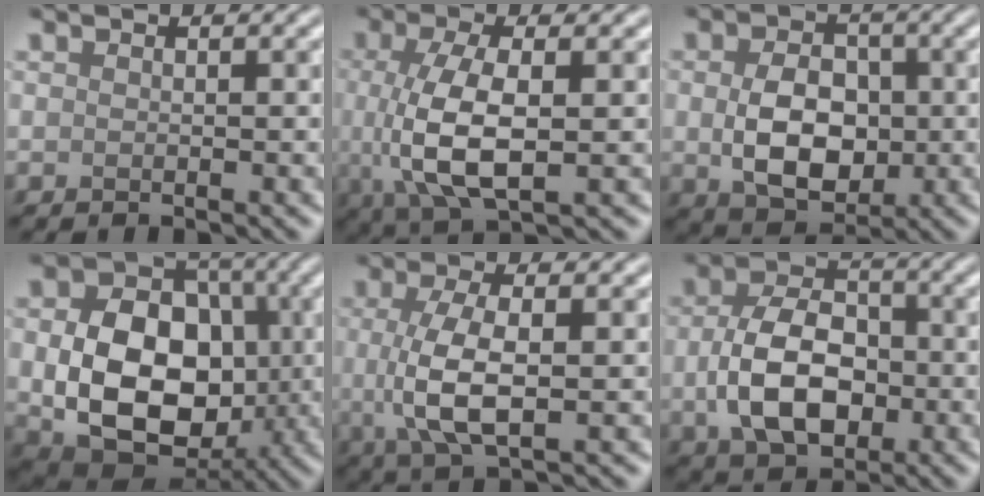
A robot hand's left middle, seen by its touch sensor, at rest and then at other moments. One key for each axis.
{"total": 6.6, "fx": -0.2, "fy": 2.6, "fz": 6.0, "tx": -0.132, "ty": -0.005, "tz": 0.000}
{"total": 6.1, "fx": -0.2, "fy": 4.3, "fz": 4.3, "tx": -0.087, "ty": -0.006, "tz": -0.002}
{"total": 11.3, "fx": -0.8, "fy": 8.4, "fz": 7.6, "tx": -0.131, "ty": -0.010, "tz": -0.012}
{"total": 5.2, "fx": 0.0, "fy": 1.9, "fz": 4.9, "tx": -0.108, "ty": -0.002, "tz": -0.001}
{"total": 7.4, "fx": -1.2, "fy": 4.8, "fz": 5.4, "tx": -0.110, "ty": 0.001, "tz": -0.025}